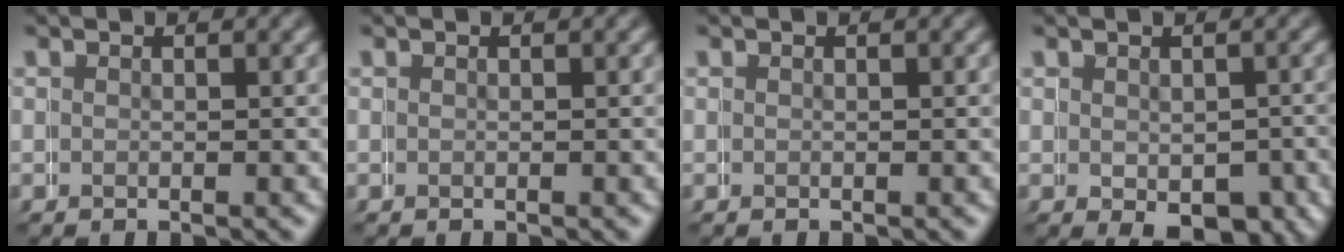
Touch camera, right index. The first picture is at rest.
{"total": 0.0}
{"total": 0.0}
{"total": 4.3, "force": [-1.8, 2.2, 3.2], "torque": [-0.026, -0.011, -0.021]}